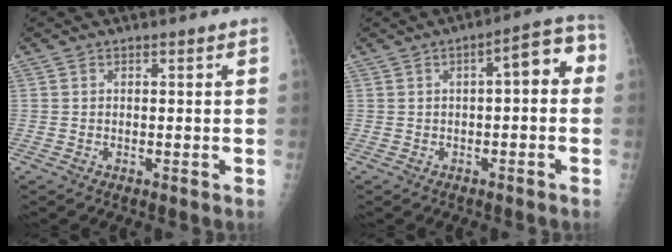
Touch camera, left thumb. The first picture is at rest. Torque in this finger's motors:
{"motor_torque": [-0.19, 0.45, 0.37, 0.44, 0.03]}